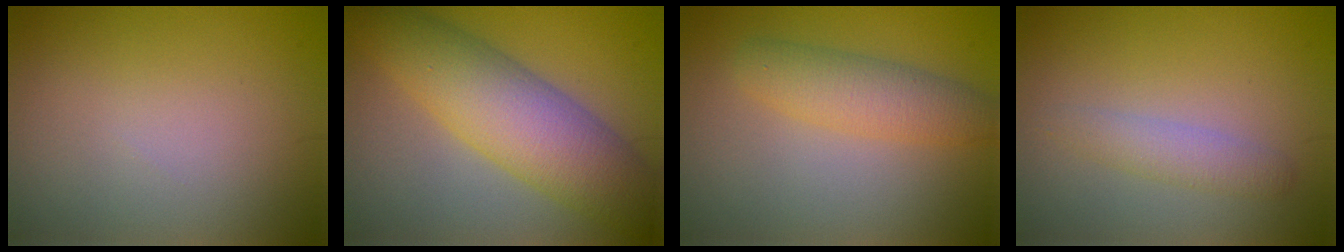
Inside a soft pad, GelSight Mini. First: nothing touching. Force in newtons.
{"total": 8.3, "press": 8.3, "slide": 0.2}
{"total": 3.8, "press": 3.8, "slide": 0.2}
{"total": 2.0, "press": 2.0, "slide": 0.1}